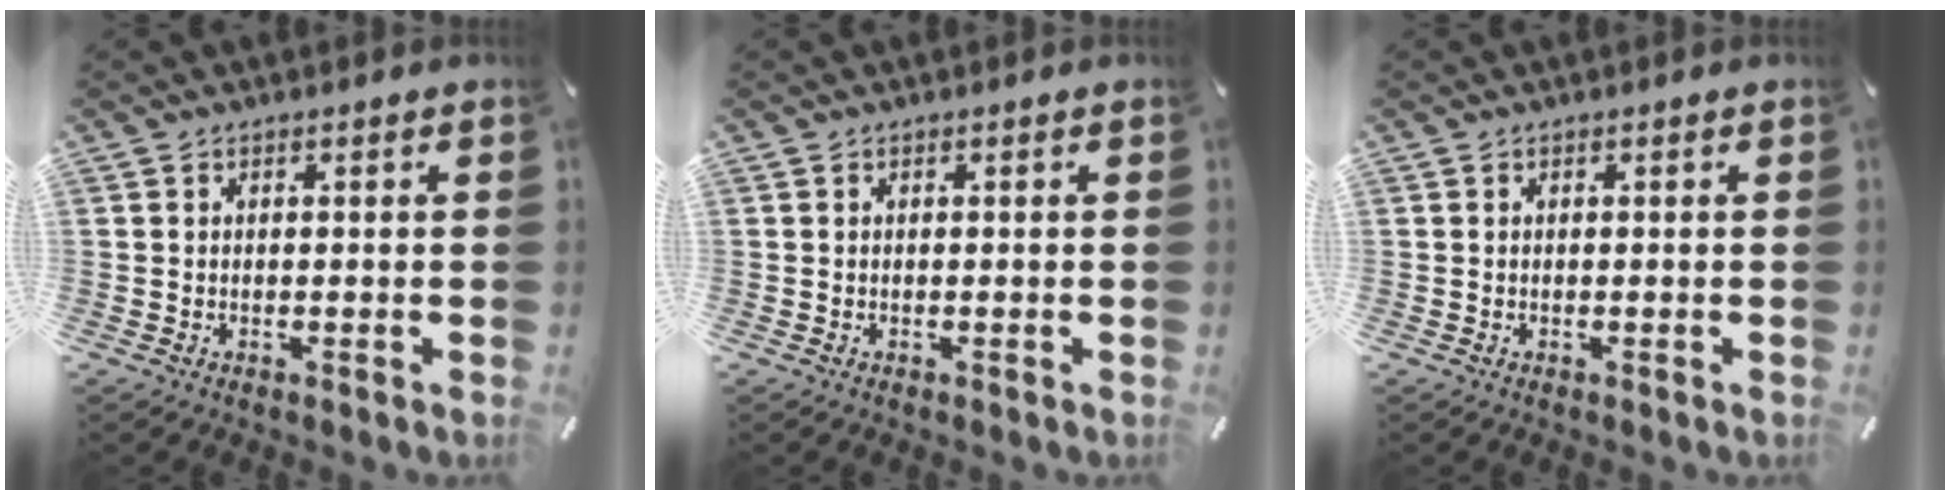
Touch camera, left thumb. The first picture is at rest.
{"total": 0.0}
{"total": 0.0}